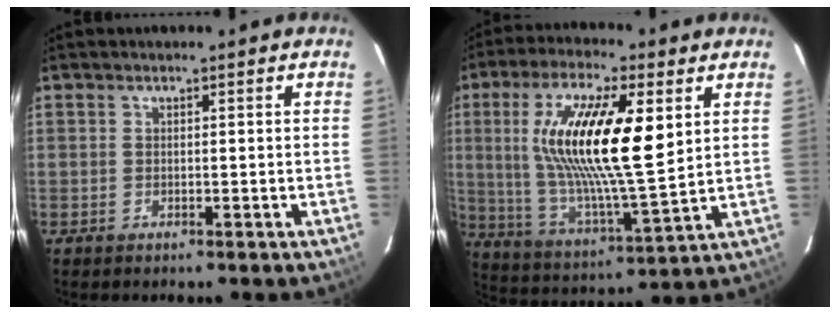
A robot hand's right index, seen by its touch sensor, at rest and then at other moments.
{"total": 20.5, "force": [5.5, 5.1, 19.1], "torque": [-0.356, 0.001, 0.104]}